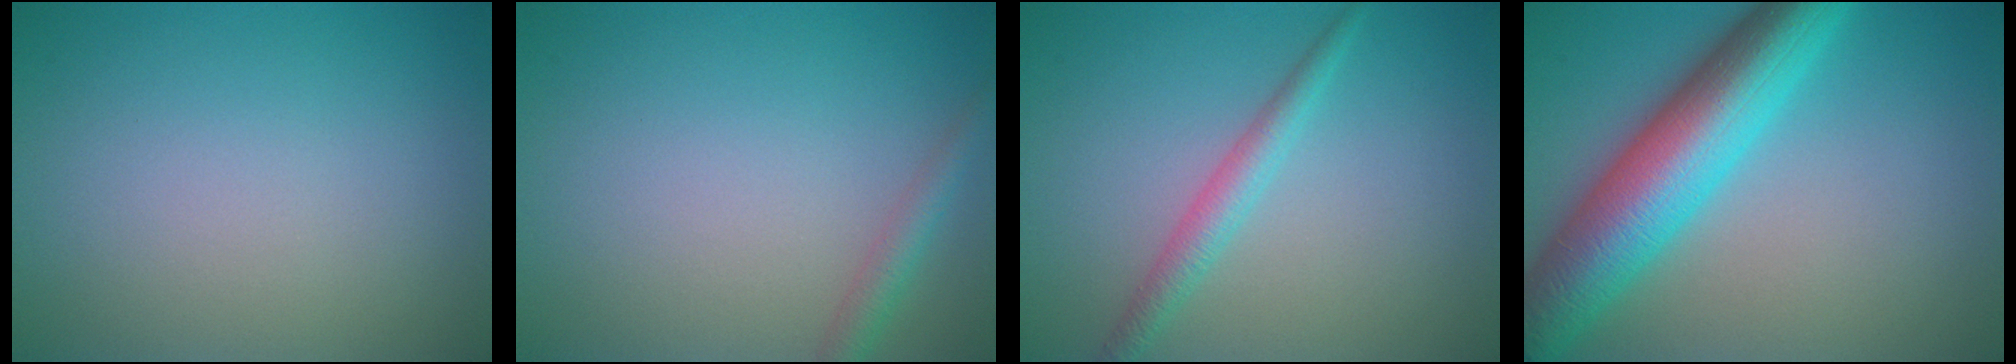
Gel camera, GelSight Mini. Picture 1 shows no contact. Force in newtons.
{"total": 1.8, "press": 1.8, "slide": 0.0}
{"total": 2.3, "press": 2.2, "slide": 0.1}
{"total": 10.1, "press": 10.1, "slide": 0.2}